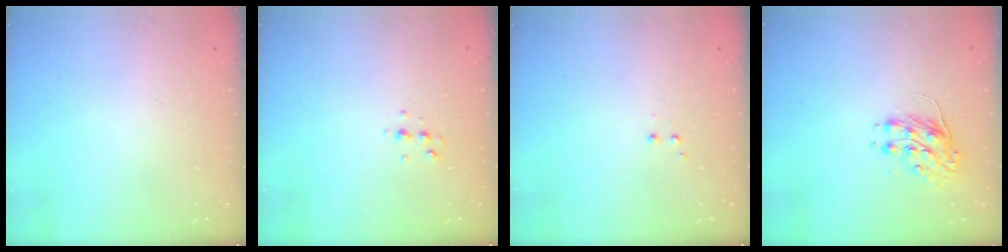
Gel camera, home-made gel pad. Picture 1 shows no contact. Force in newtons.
{"total": 4.7, "press": 4.6, "slide": 0.6}
{"total": 1.2, "press": 1.1, "slide": 0.5}
{"total": 8.0, "press": 8.0, "slide": 0.2}